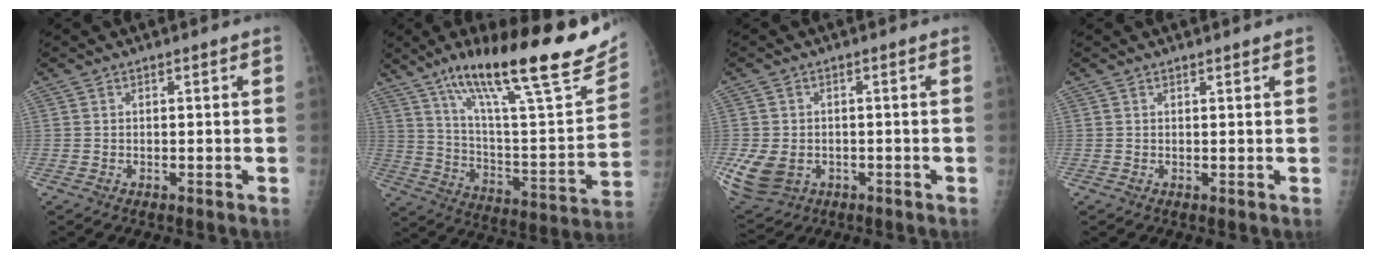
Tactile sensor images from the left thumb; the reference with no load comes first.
{"total": 30.3, "force": [18.8, 7.0, 22.8], "torque": [-0.323, -0.042, 0.304]}
{"total": 10.8, "force": [-3.0, 8.4, 6.0], "torque": [-0.137, -0.003, -0.035]}
{"total": 1.1, "force": [1.0, 0.2, 0.5], "torque": [-0.002, -0.001, 0.012]}